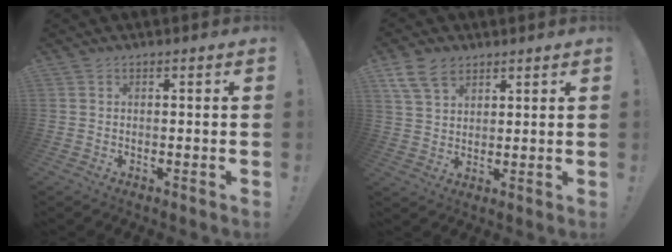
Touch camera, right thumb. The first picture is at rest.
{"total": 8.8, "force": [5.3, 5.6, 4.2], "torque": [-0.081, -0.012, 0.106]}